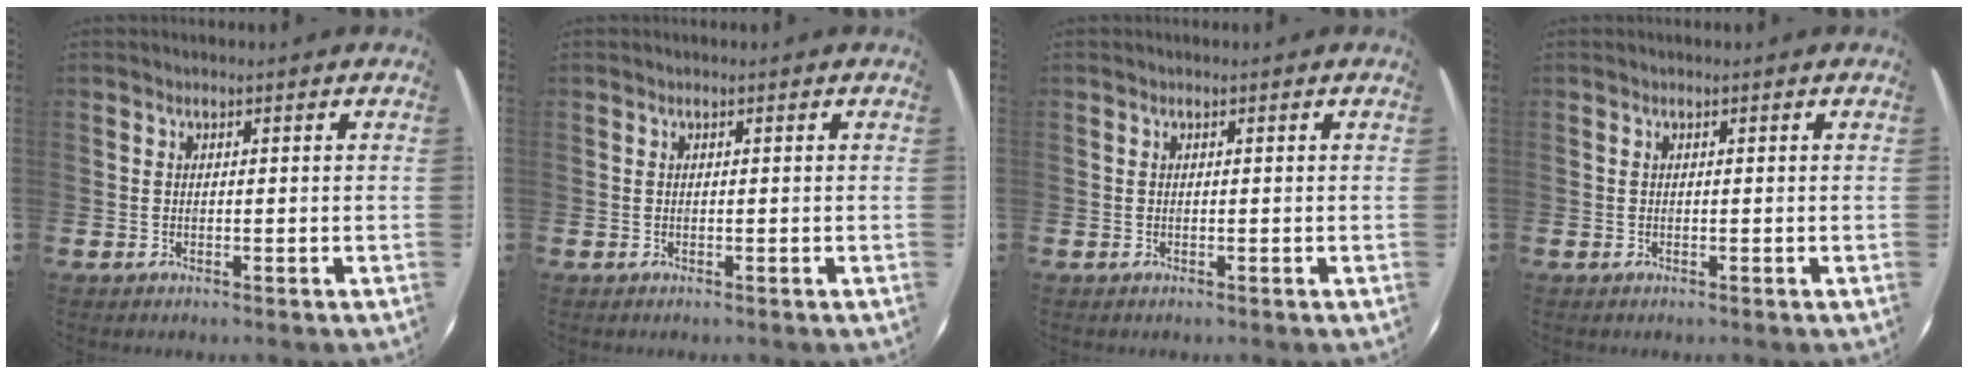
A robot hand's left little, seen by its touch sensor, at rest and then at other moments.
{"total": 0.0}
{"total": 0.0}
{"total": 0.0}